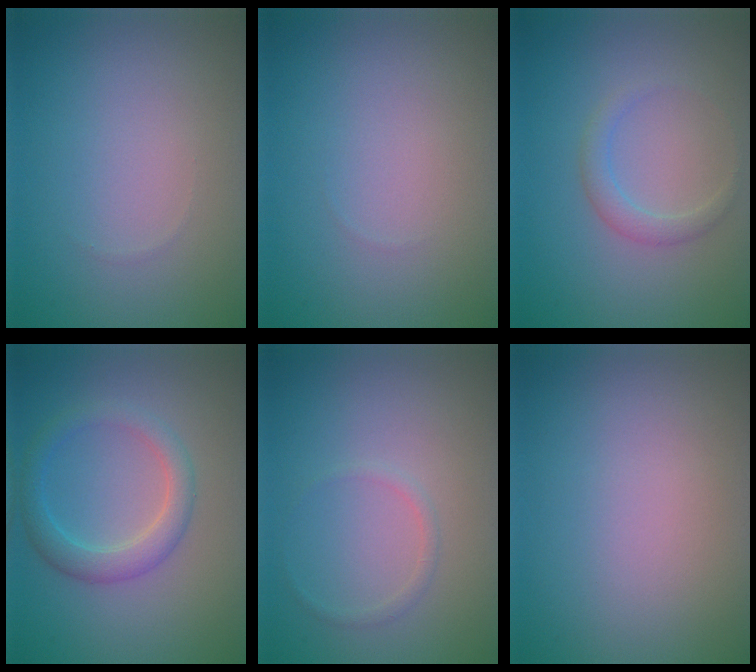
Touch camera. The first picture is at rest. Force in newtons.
{"total": 0.0}
{"total": 1.5, "press": 1.5, "slide": 0.1}
{"total": 3.0, "press": 3.0, "slide": 0.1}
{"total": 0.8, "press": 0.8, "slide": 0.0}
{"total": 0.0}